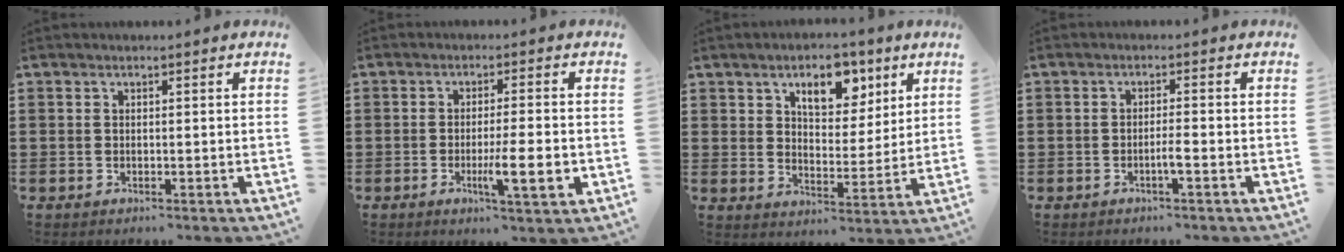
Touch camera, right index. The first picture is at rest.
{"total": 7.3, "force": [-1.9, 1.1, 6.9], "torque": [-0.110, -0.007, -0.029]}
{"total": 7.7, "force": [4.4, 4.3, 4.7], "torque": [-0.079, 0.000, 0.072]}
{"total": 2.0, "force": [-0.9, 0.0, 1.8], "torque": [-0.033, -0.001, -0.018]}